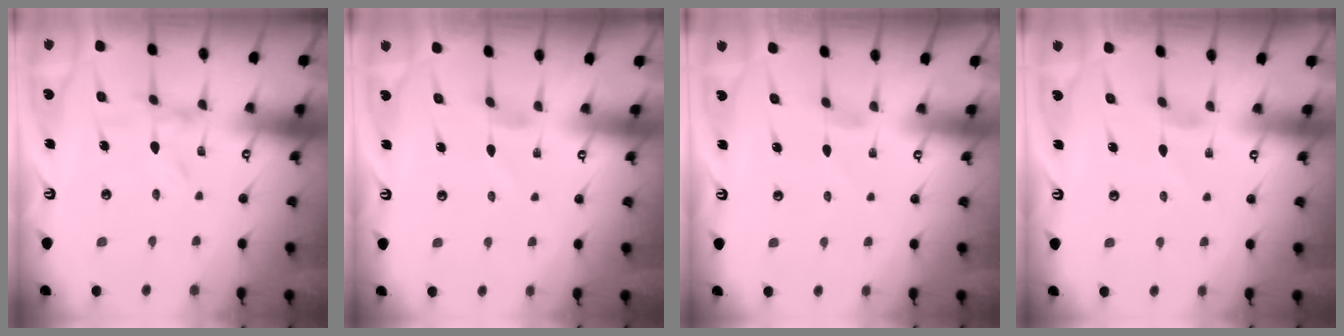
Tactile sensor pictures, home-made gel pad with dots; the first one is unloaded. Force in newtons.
{"total": 1.0, "press": 1.0, "slide": 0.3}
{"total": 0.0}
{"total": 1.0, "press": 1.0, "slide": 0.3}